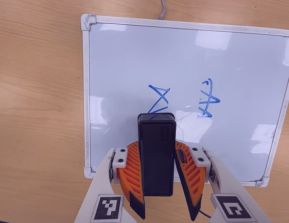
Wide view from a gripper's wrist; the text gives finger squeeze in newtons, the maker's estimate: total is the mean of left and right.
{"total": 8.1, "left": 7.6, "right": 8.5}